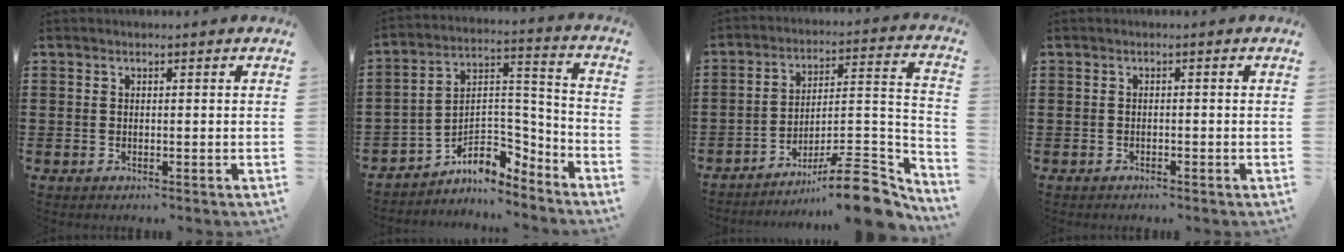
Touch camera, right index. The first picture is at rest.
{"total": 6.9, "force": [-5.0, 3.5, 3.3], "torque": [-0.066, -0.005, -0.097]}
{"total": 11.9, "force": [-9.4, 2.1, 7.0], "torque": [-0.085, 0.030, -0.176]}
{"total": 0.6, "force": [-0.5, 0.1, 0.1], "torque": [-0.004, -0.002, -0.011]}